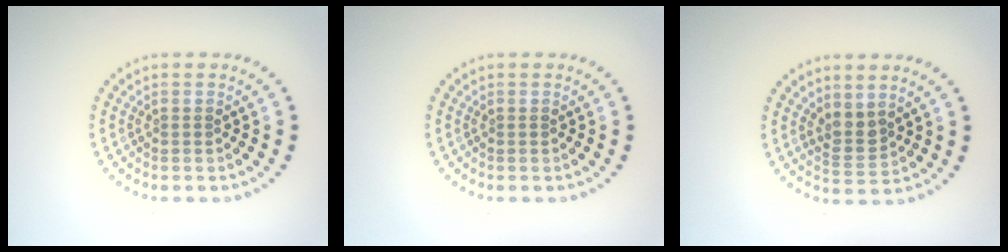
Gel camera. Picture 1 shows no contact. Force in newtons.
{"total": 0.0}
{"total": 2.2, "press": 1.8, "slide": 1.2}